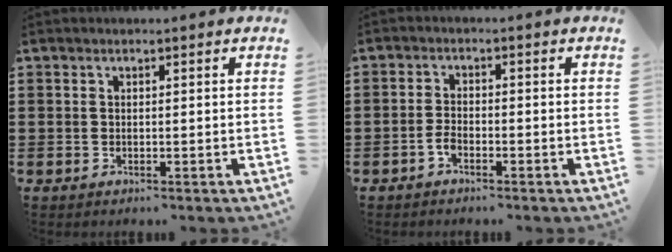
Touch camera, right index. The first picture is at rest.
{"total": 2.1, "force": [-1.3, 0.8, 1.5], "torque": [-0.039, -0.005, -0.026]}